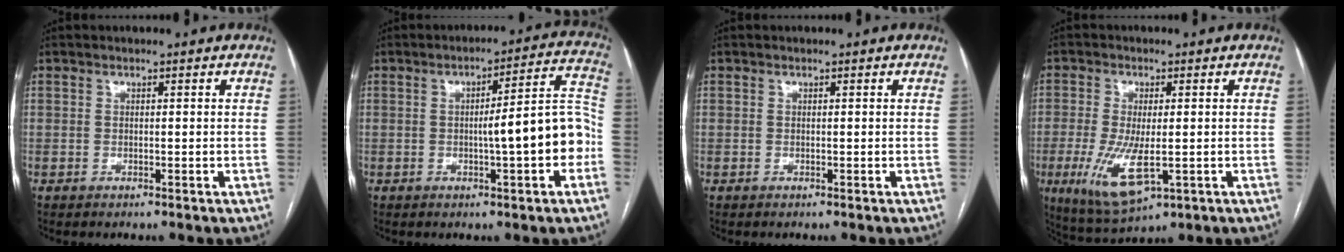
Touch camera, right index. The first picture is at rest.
{"total": 11.2, "force": [-2.3, 1.0, 10.9], "torque": [-0.142, 0.029, -0.033]}
{"total": 0.0}
{"total": 9.4, "force": [-2.3, 3.5, 8.5], "torque": [-0.170, -0.024, -0.031]}